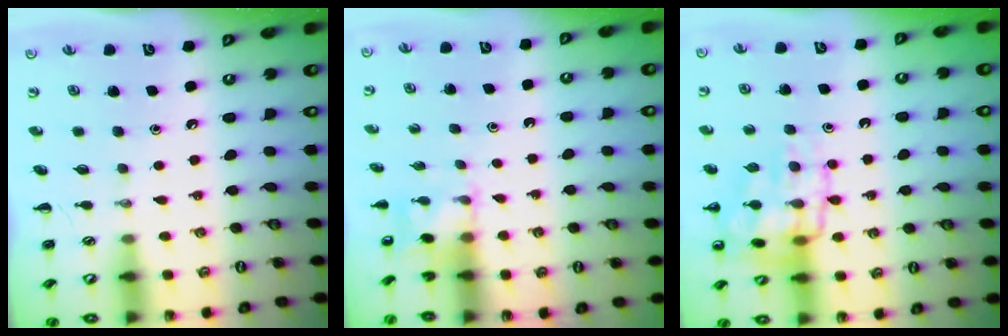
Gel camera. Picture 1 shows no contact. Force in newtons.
{"total": 3.1, "press": 2.9, "slide": 1.1}
{"total": 15.2, "press": 15.1, "slide": 1.6}